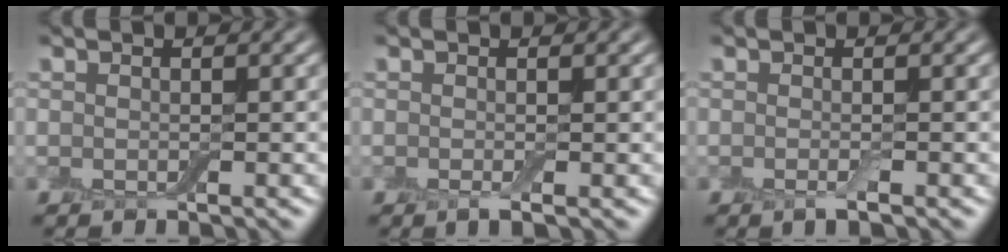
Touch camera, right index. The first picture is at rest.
{"total": 1.0, "force": [-0.3, 0.2, 1.0], "torque": [-0.019, -0.009, -0.006]}
{"total": 1.0, "force": [-0.4, 0.1, 0.9], "torque": [-0.017, -0.006, -0.009]}